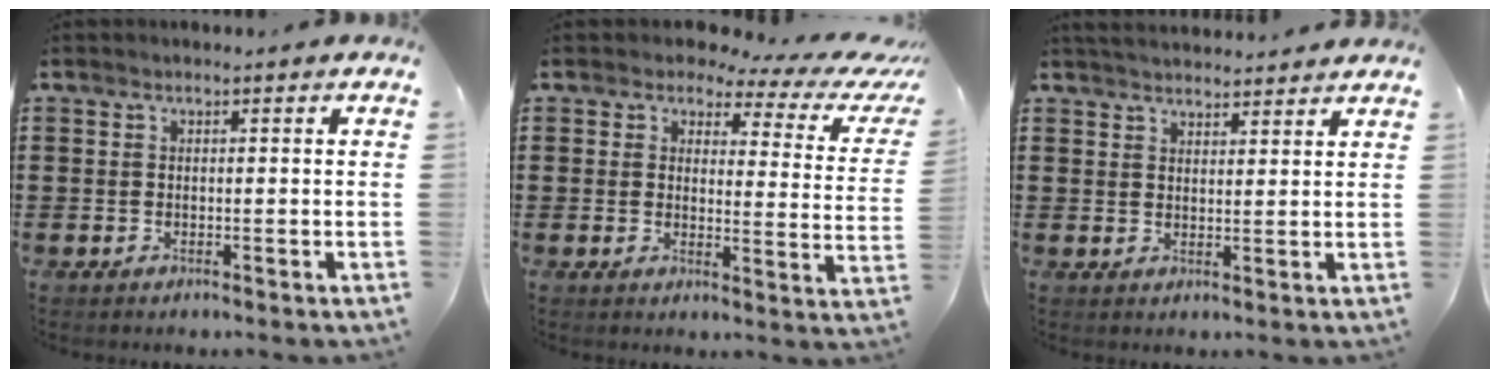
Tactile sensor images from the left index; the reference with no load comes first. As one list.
[{"total": 3.7, "force": [2.4, 1.7, 2.2], "torque": [-0.052, -0.014, 0.035]}, {"total": 3.1, "force": [3.1, 0.0, 0.1], "torque": [-0.011, -0.007, 0.058]}]